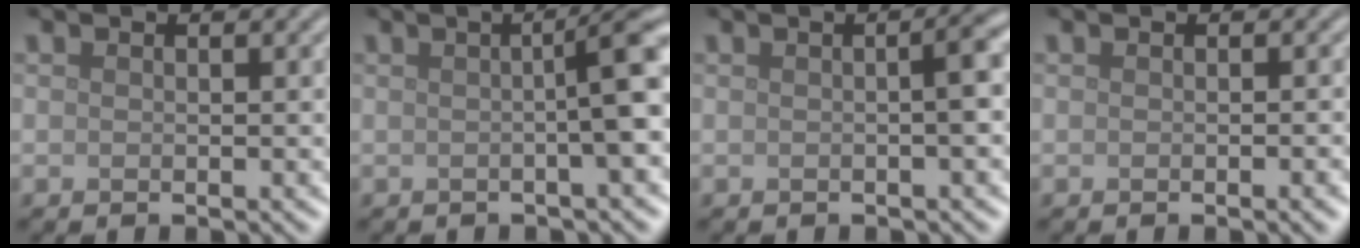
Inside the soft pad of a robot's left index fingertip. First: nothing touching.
{"total": 5.4, "force": [0.1, 1.0, 5.3], "torque": [-0.061, 0.012, -0.001]}
{"total": 2.5, "force": [0.0, 0.5, 2.5], "torque": [-0.030, 0.010, -0.003]}
{"total": 1.4, "force": [-0.5, 0.3, 1.3], "torque": [-0.012, -0.001, -0.007]}